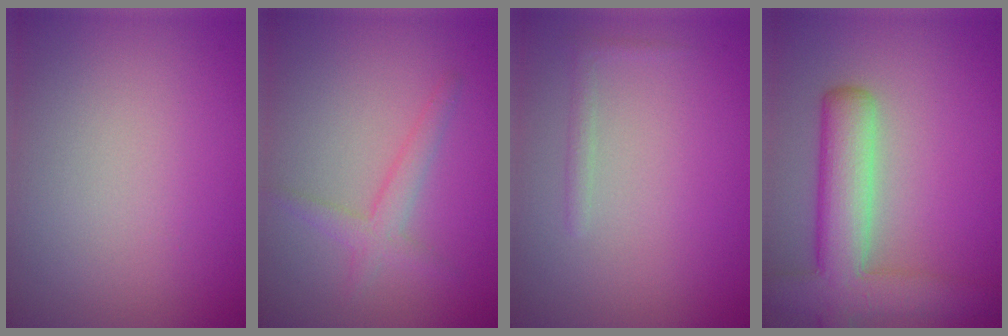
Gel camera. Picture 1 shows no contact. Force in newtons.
{"total": 2.0, "press": 2.0, "slide": 0.1}
{"total": 0.8, "press": 0.8, "slide": 0.0}
{"total": 7.1, "press": 7.1, "slide": 0.4}